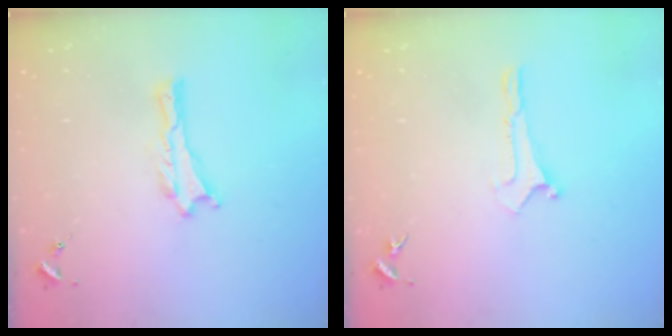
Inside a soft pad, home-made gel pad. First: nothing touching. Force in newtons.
{"total": 0.0}